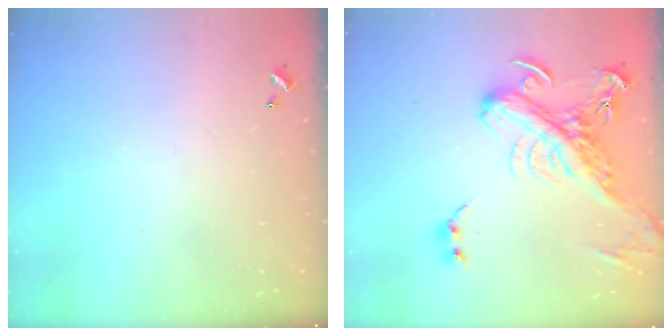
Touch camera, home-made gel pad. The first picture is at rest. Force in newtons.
{"total": 9.2, "press": 9.0, "slide": 2.0}